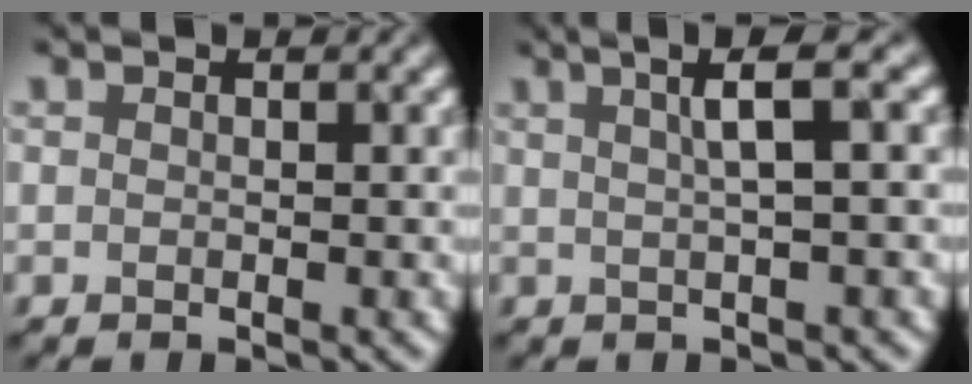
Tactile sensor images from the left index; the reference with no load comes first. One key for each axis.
{"total": 3.5, "fx": 0.9, "fy": 0.6, "fz": 3.3, "tx": -0.045, "ty": 0.010, "tz": 0.013}